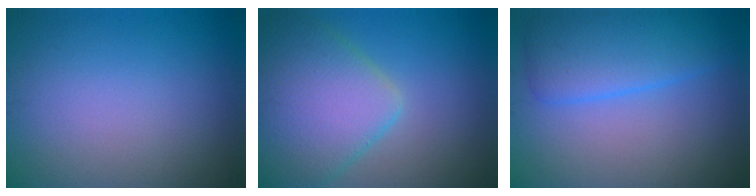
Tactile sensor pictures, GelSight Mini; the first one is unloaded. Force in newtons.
{"total": 8.0, "press": 8.0, "slide": 0.4}
{"total": 5.0, "press": 5.0, "slide": 0.3}